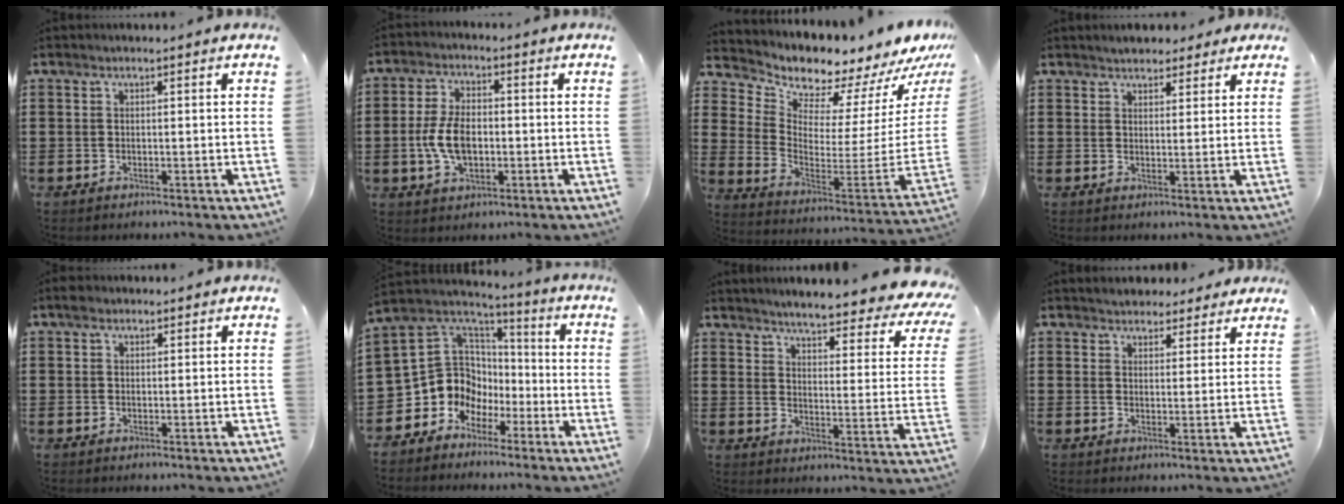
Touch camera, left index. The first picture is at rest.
{"total": 7.1, "force": [-1.0, 4.0, 5.8], "torque": [-0.132, 0.001, -0.024]}
{"total": 7.0, "force": [7.0, 0.6, 0.1], "torque": [-0.037, -0.091, 0.113]}
{"total": 2.8, "force": [2.5, 1.1, 0.2], "torque": [-0.012, 0.005, 0.047]}
{"total": 1.2, "force": [0.6, 0.9, 0.6], "torque": [-0.014, 0.007, 0.011]}
{"total": 9.6, "force": [-1.8, 9.2, 2.1], "torque": [-0.089, -0.021, -0.030]}
{"total": 4.8, "force": [4.2, -0.3, 2.4], "torque": [-0.061, -0.041, 0.062]}
{"total": 3.1, "force": [2.8, 1.3, -0.2], "torque": [-0.007, 0.000, 0.053]}